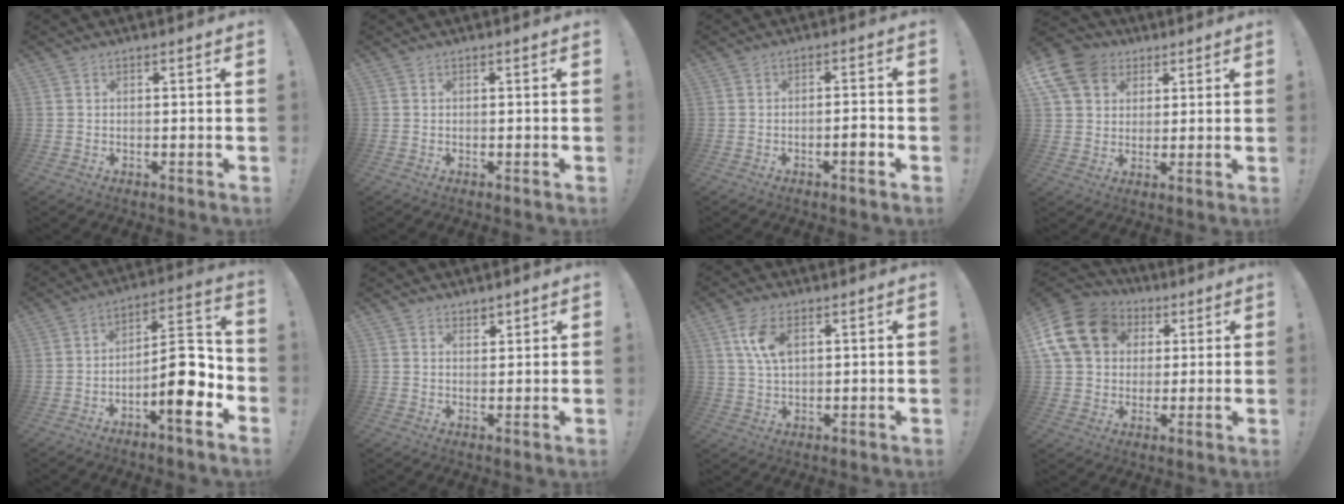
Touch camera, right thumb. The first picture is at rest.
{"total": 0.0}
{"total": 3.9, "force": [-1.8, 0.7, 3.4], "torque": [-0.049, 0.004, -0.029]}
{"total": 12.6, "force": [5.2, 10.1, 5.5], "torque": [-0.099, -0.029, 0.105]}
{"total": 13.2, "force": [-4.9, 4.0, 11.6], "torque": [-0.170, 0.025, -0.082]}
{"total": 2.4, "force": [2.1, 1.2, 0.3], "torque": [0.005, -0.014, 0.039]}
{"total": 8.1, "force": [3.0, 4.1, 6.3], "torque": [-0.131, -0.003, 0.053]}
{"total": 18.4, "force": [5.6, 14.5, 9.9], "torque": [-0.173, -0.017, 0.112]}